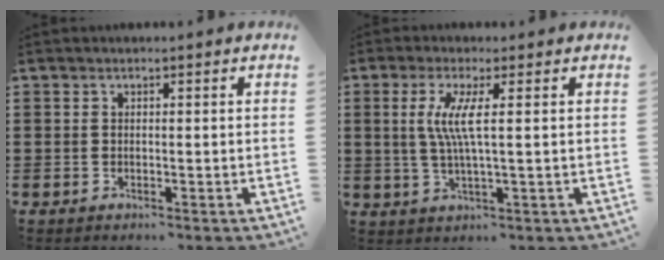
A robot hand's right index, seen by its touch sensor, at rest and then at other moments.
{"total": 5.6, "force": [0.9, 0.2, 5.5], "torque": [-0.121, -0.012, 0.007]}